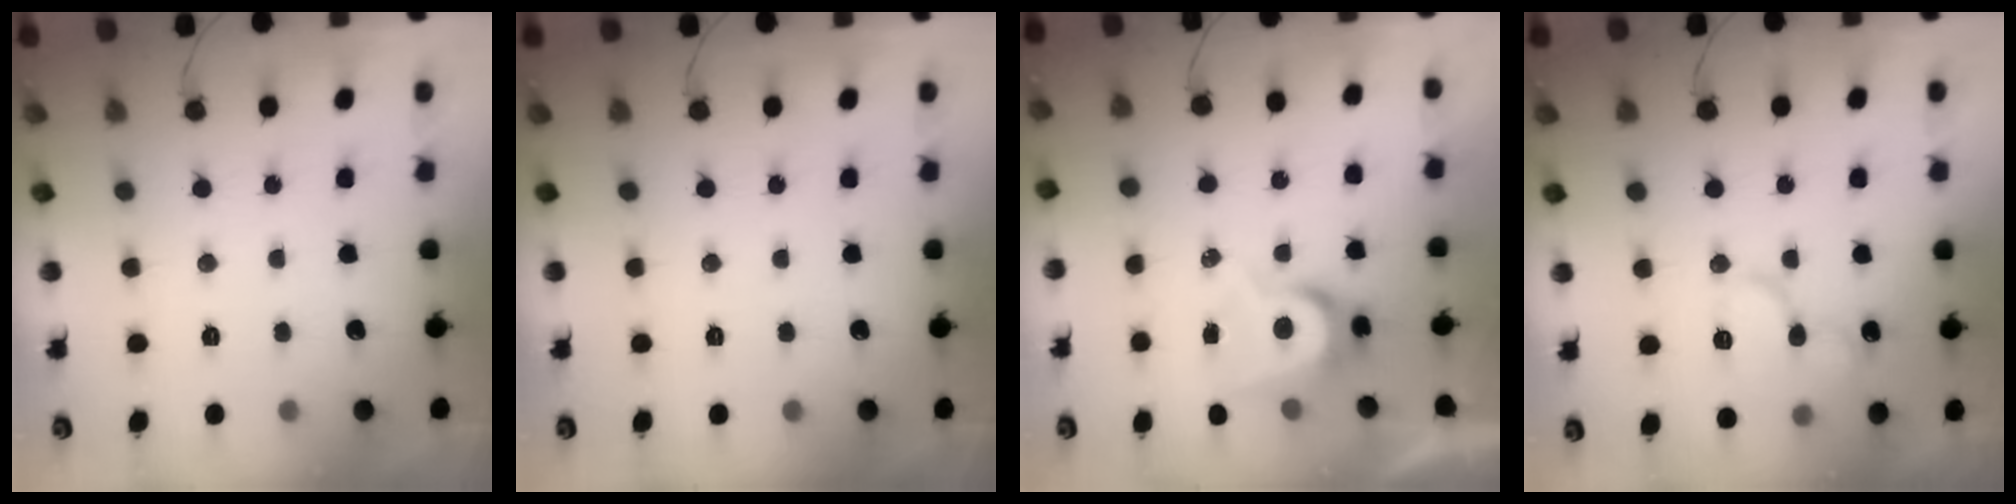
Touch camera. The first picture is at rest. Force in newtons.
{"total": 0.0}
{"total": 6.3, "press": 6.3, "slide": 0.2}
{"total": 11.9, "press": 11.9, "slide": 1.3}